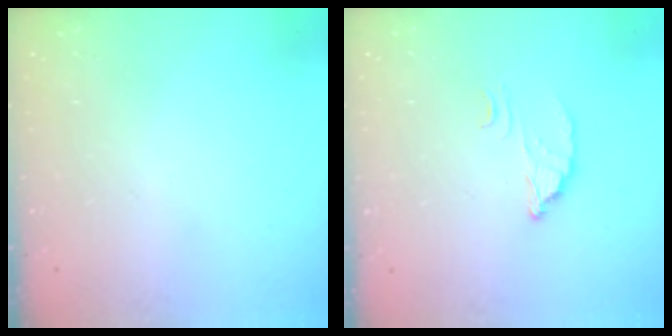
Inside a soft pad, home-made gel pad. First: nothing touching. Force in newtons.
{"total": 2.8, "press": 2.8, "slide": 0.2}